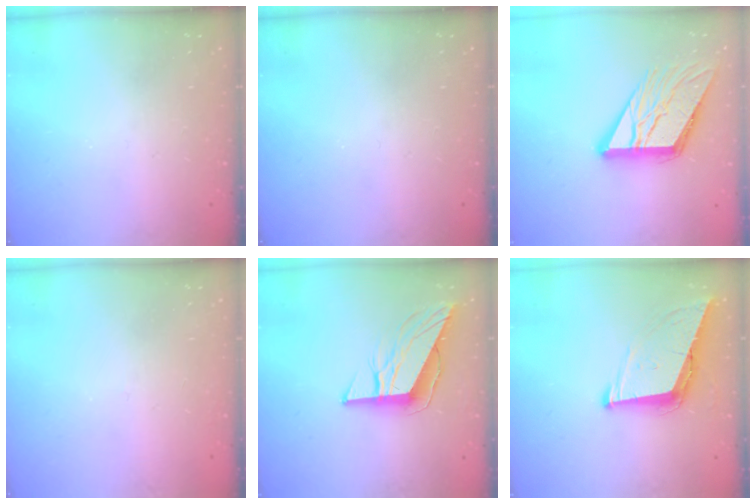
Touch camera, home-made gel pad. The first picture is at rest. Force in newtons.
{"total": 0.0}
{"total": 16.2, "press": 16.1, "slide": 1.8}
{"total": 2.7, "press": 2.7, "slide": 0.3}
{"total": 9.9, "press": 9.9, "slide": 0.4}
{"total": 9.2, "press": 8.7, "slide": 2.9}